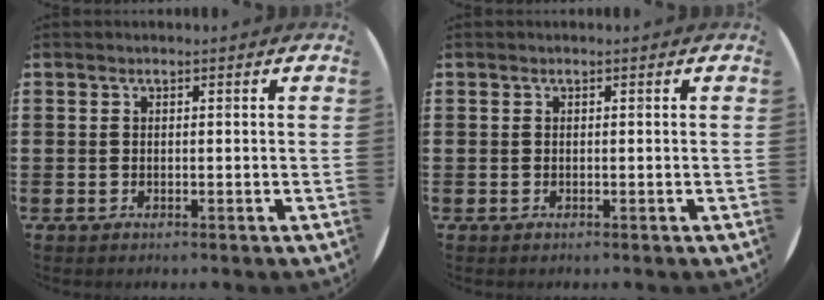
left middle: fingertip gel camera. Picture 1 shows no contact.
{"total": 0.0}